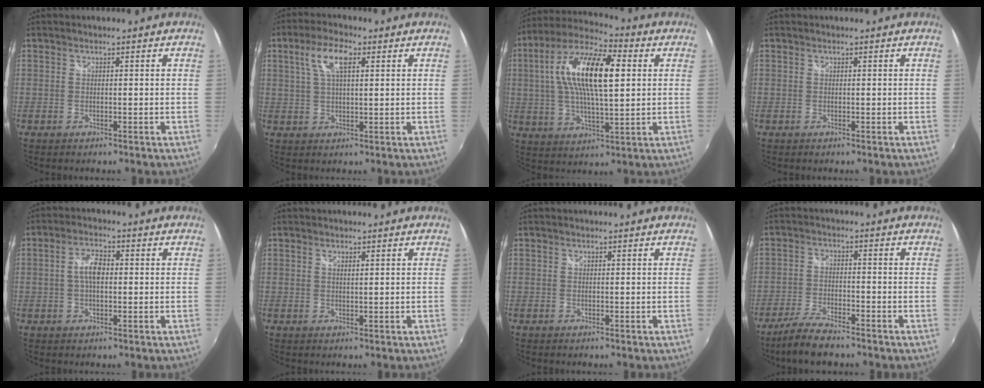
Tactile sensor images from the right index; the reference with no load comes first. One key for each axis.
{"total": 6.7, "fx": 2.5, "fy": 2.6, "fz": 5.7, "tx": -0.110, "ty": 0.015, "tz": 0.047}
{"total": 17.8, "fx": 3.7, "fy": 6.3, "fz": 16.3, "tx": -0.307, "ty": 0.021, "tz": 0.055}
{"total": 0.0}
{"total": 4.4, "fx": 0.1, "fy": 2.2, "fz": 3.8, "tx": -0.074, "ty": 0.011, "tz": 0.001}
{"total": 0.8, "fx": 0.5, "fy": 0.1, "fz": 0.6, "tx": -0.010, "ty": 0.001, "tz": 0.009}
{"total": 0.0}
{"total": 7.9, "fx": -6.4, "fy": 1.7, "fz": 4.3, "tx": -0.107, "ty": -0.016, "tz": -0.121}